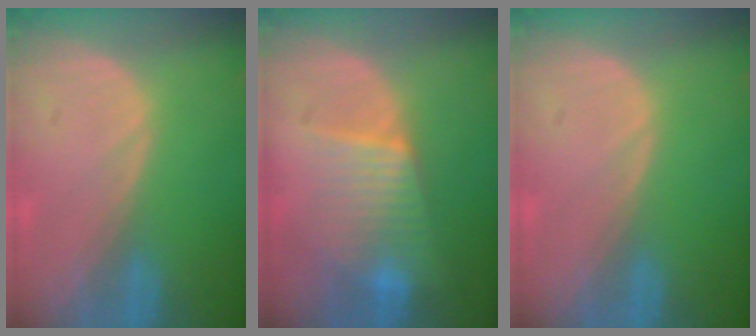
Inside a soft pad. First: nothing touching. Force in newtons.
{"total": 6.4, "press": 6.3, "slide": 0.7}
{"total": 0.0}